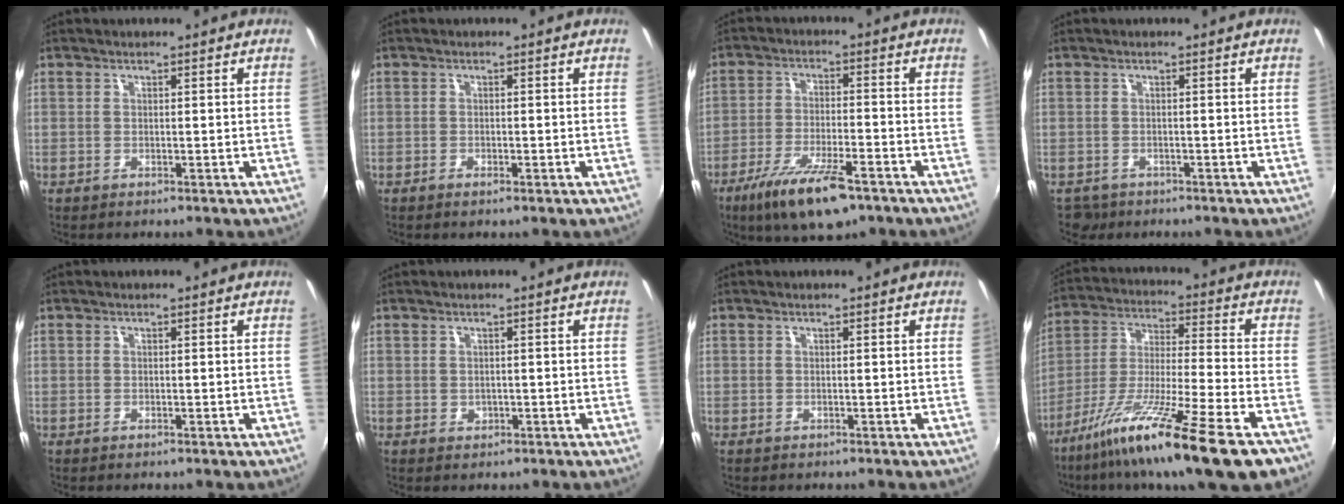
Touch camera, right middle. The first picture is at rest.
{"total": 1.5, "force": [-1.0, 0.5, 1.0], "torque": [-0.018, -0.002, -0.017]}
{"total": 12.7, "force": [-8.3, 3.6, 8.9], "torque": [-0.186, -0.026, -0.145]}
{"total": 2.5, "force": [-1.7, 1.7, 0.4], "torque": [-0.015, -0.004, -0.028]}
{"total": 0.0}
{"total": 1.1, "force": [-0.2, 1.0, 0.4], "torque": [-0.002, 0.000, -0.002]}
{"total": 0.0}
{"total": 20.7, "force": [-13.5, 1.0, 15.7], "torque": [-0.289, -0.057, -0.232]}